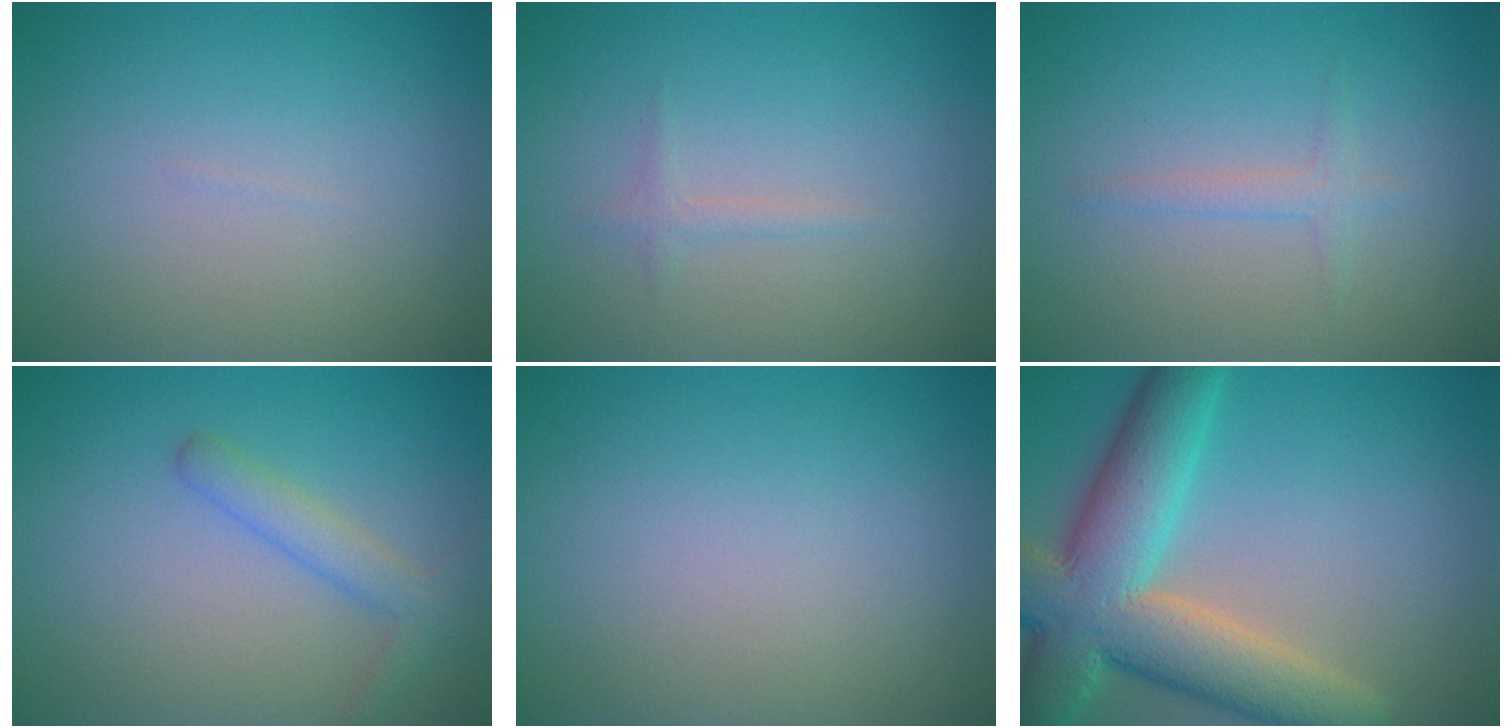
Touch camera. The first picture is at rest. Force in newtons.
{"total": 0.8, "press": 0.8, "slide": 0.1}
{"total": 1.2, "press": 1.2, "slide": 0.1}
{"total": 2.4, "press": 2.4, "slide": 0.1}
{"total": 0.0}
{"total": 10.8, "press": 10.8, "slide": 0.5}